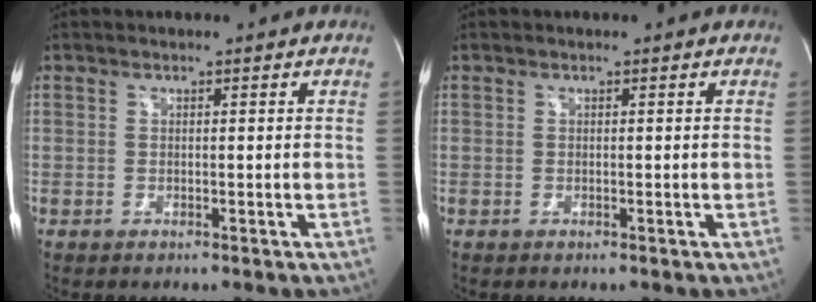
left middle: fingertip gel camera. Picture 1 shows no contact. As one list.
[{"total": 0.0}]